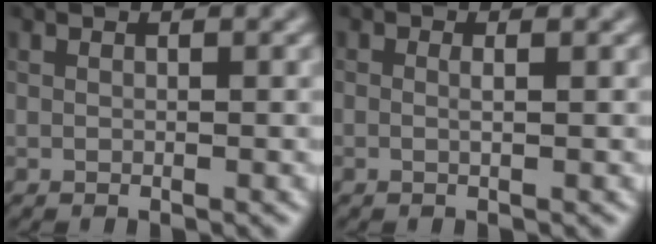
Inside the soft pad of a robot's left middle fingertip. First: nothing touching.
{"total": 1.0, "force": [-0.9, -0.4, -0.2], "torque": [0.004, -0.014, -0.015]}